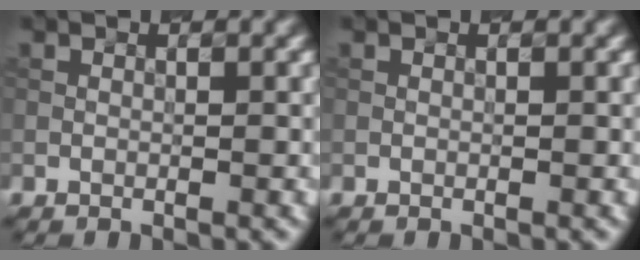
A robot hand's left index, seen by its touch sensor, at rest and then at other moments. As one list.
[{"total": 0.0}]